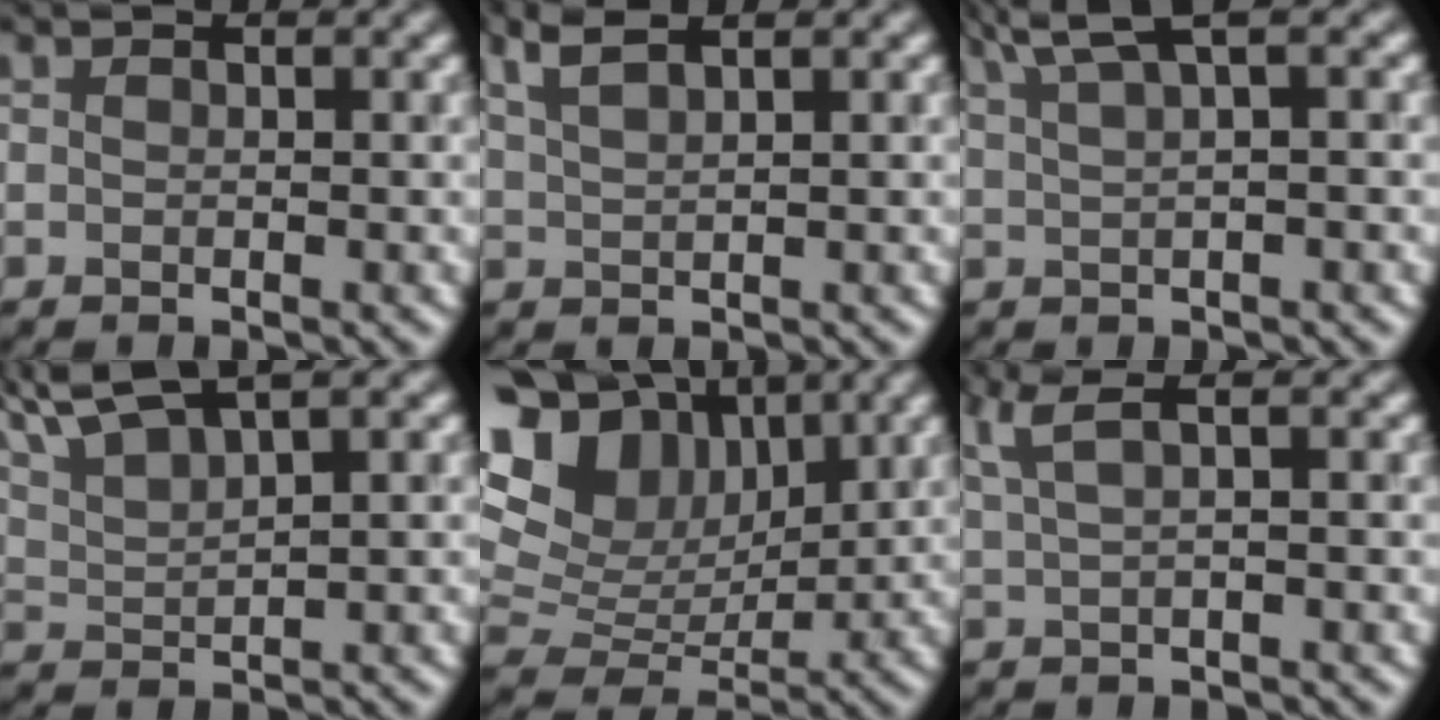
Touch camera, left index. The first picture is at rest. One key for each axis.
{"total": 2.3, "fx": 1.8, "fy": 0.3, "fz": 1.3, "tx": -0.021, "ty": 0.013, "tz": 0.037}
{"total": 3.7, "fx": 2.5, "fy": 0.5, "fz": 2.7, "tx": -0.036, "ty": 0.016, "tz": 0.046}
{"total": 5.4, "fx": 4.6, "fy": 0.7, "fz": 2.8, "tx": -0.064, "ty": 0.022, "tz": 0.085}
{"total": 15.9, "fx": 6.9, "fy": 12.0, "fz": 7.9, "tx": -0.197, "ty": 0.037, "tz": 0.118}
{"total": 2.6, "fx": 1.4, "fy": 0.5, "fz": 2.1, "tx": -0.034, "ty": 0.006, "tz": 0.025}